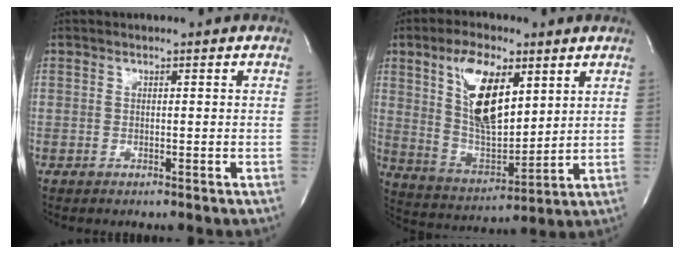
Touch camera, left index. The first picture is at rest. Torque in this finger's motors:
{"motor_torque": [2.02, -0.12, 0.91, 0.21]}